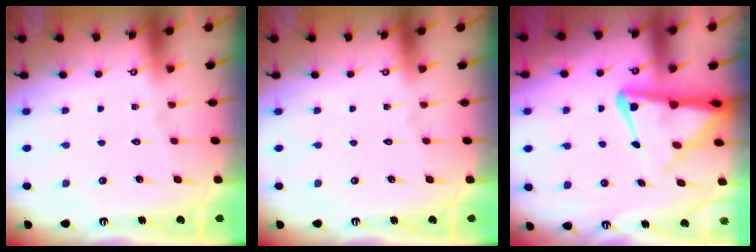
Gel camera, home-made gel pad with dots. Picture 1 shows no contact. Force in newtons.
{"total": 0.0}
{"total": 10.2, "press": 10.1, "slide": 1.2}